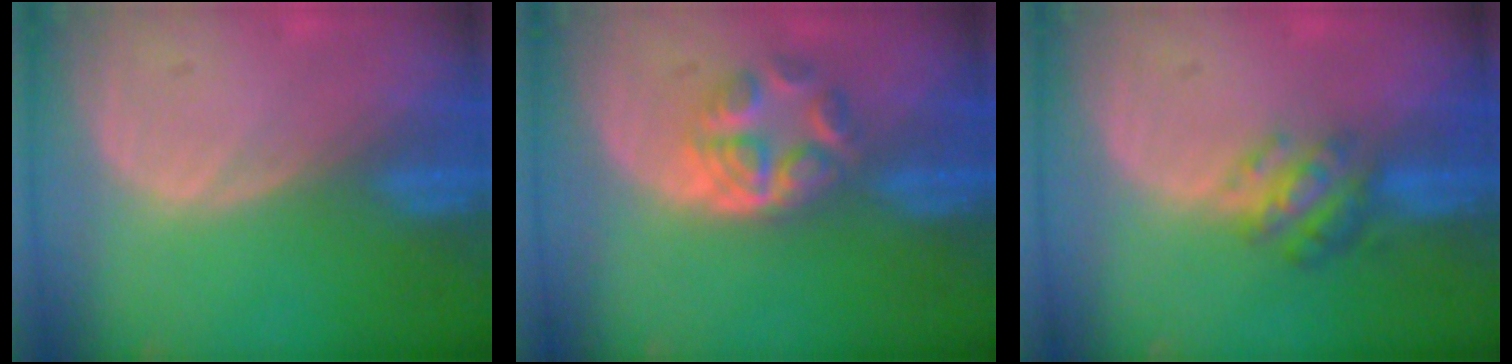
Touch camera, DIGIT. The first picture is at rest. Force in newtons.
{"total": 6.2, "press": 5.2, "slide": 3.3}
{"total": 4.7, "press": 4.6, "slide": 1.0}